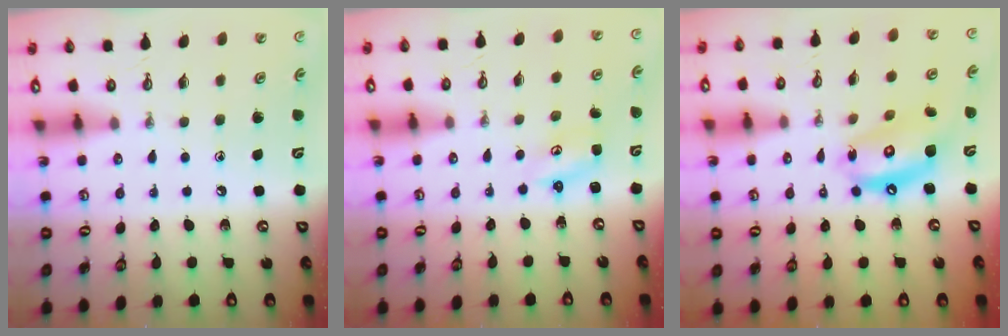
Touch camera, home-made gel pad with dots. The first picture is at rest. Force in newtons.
{"total": 2.2, "press": 2.1, "slide": 0.4}
{"total": 12.9, "press": 12.8, "slide": 1.5}